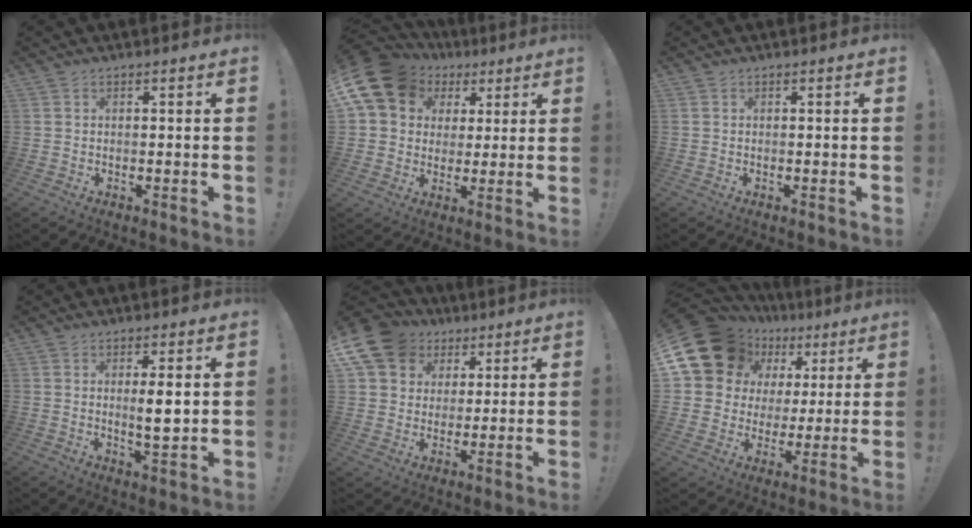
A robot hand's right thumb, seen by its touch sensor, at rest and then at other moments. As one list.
[{"total": 14.8, "force": [6.6, 11.4, 6.7], "torque": [-0.104, -0.031, 0.133]}, {"total": 0.0}, {"total": 5.4, "force": [0.8, 0.7, 5.2], "torque": [-0.080, -0.013, 0.009]}, {"total": 14.0, "force": [6.8, 10.9, 5.8], "torque": [-0.096, -0.041, 0.133]}, {"total": 17.3, "force": [9.2, 12.6, 7.5], "torque": [-0.119, -0.056, 0.190]}]